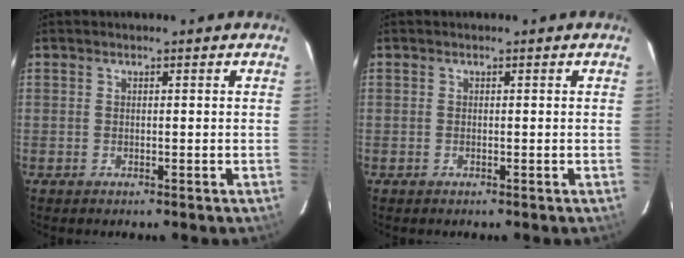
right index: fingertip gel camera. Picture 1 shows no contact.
{"total": 0.0}